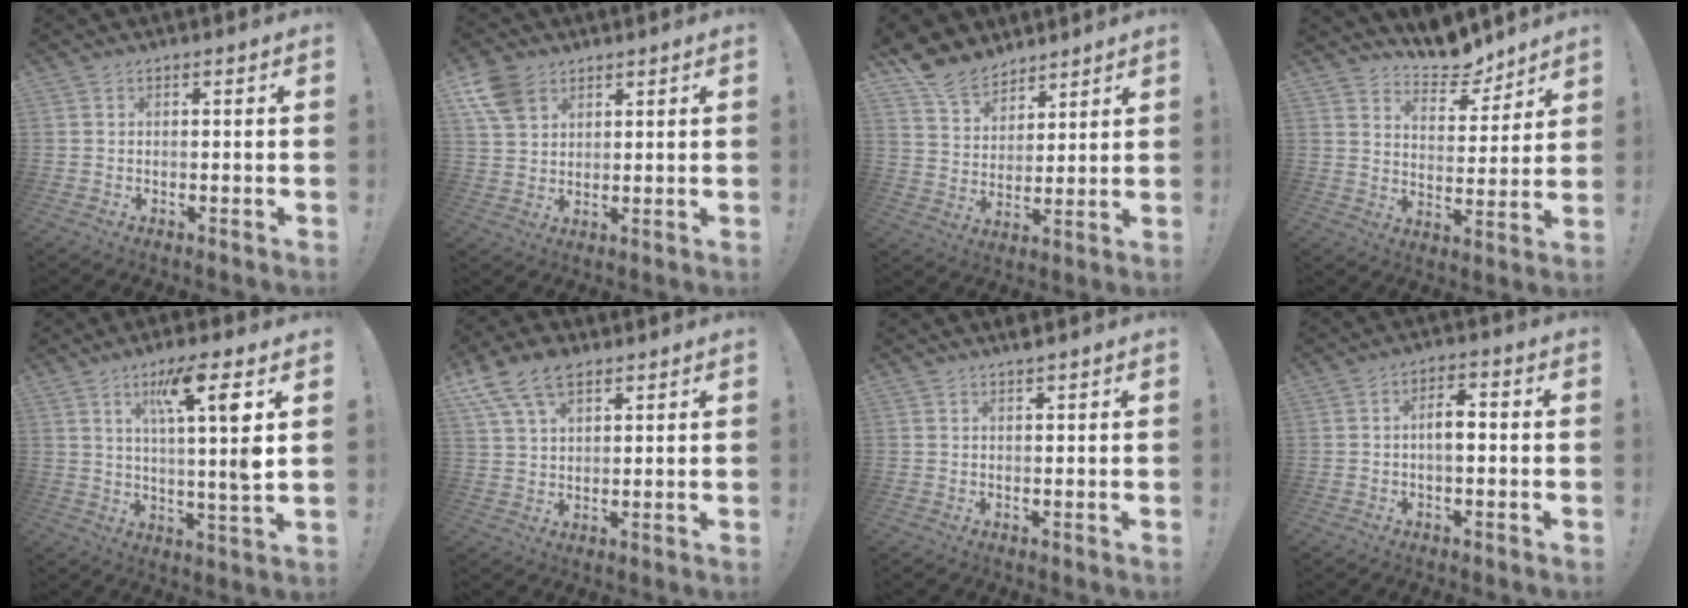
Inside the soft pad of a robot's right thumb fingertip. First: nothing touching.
{"total": 8.5, "force": [5.0, 5.8, 3.8], "torque": [-0.075, -0.018, 0.099]}
{"total": 10.8, "force": [9.0, 5.7, 2.1], "torque": [-0.046, -0.066, 0.178]}
{"total": 10.1, "force": [9.1, 3.5, 2.7], "torque": [-0.036, -0.076, 0.169]}
{"total": 12.5, "force": [4.7, -0.8, 11.5], "torque": [-0.192, -0.017, 0.057]}
{"total": 11.2, "force": [6.4, 6.4, 6.6], "torque": [-0.118, -0.017, 0.125]}
{"total": 1.7, "force": [1.5, -0.3, 0.9], "torque": [-0.014, -0.007, 0.025]}
{"total": 4.9, "force": [-0.4, 1.9, 4.5], "torque": [-0.068, 0.007, -0.011]}